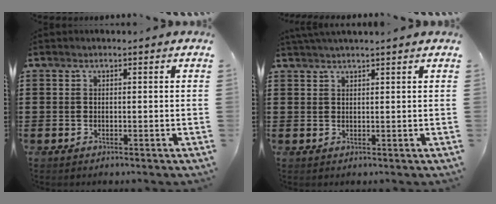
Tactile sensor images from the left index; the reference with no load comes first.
{"total": 1.4, "force": [1.3, -0.2, 0.5], "torque": [-0.010, 0.001, 0.025]}